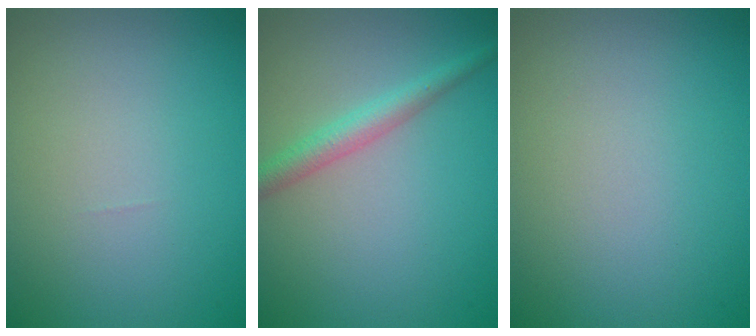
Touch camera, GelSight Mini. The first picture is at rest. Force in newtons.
{"total": 2.6, "press": 2.6, "slide": 0.0}
{"total": 0.0}